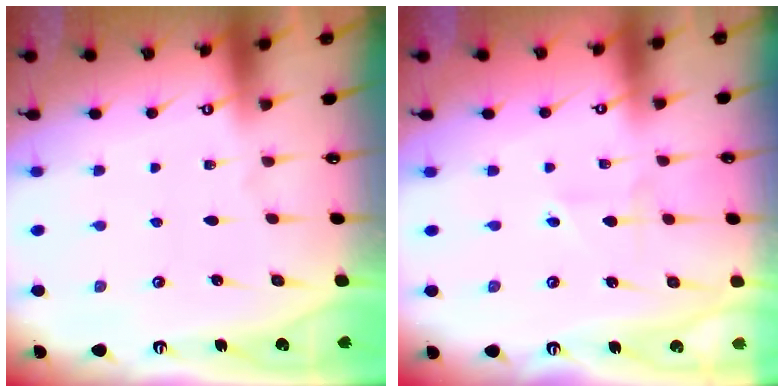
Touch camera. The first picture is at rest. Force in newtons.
{"total": 1.6, "press": 1.5, "slide": 0.5}